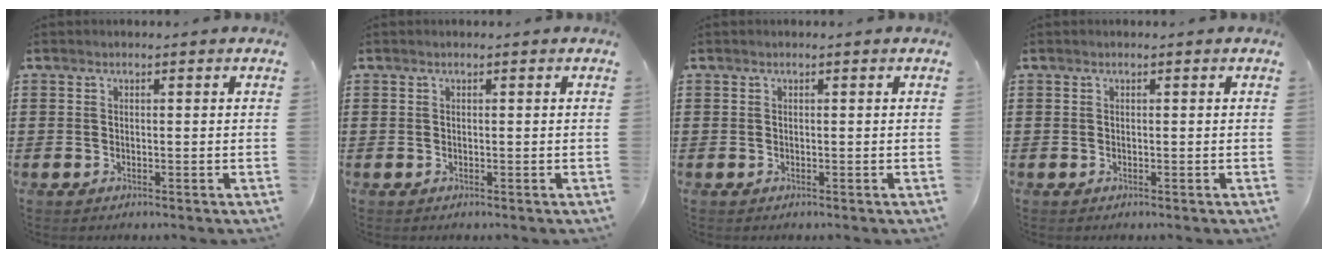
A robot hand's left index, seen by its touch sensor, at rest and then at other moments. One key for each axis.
{"total": 0.0}
{"total": 0.0}
{"total": 0.0}